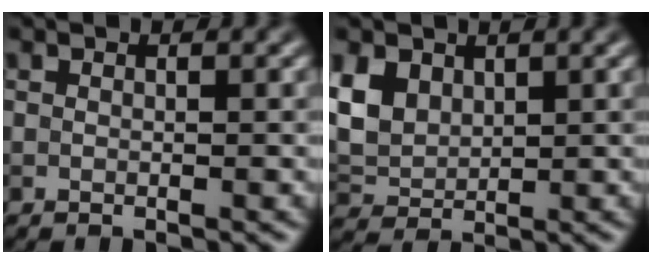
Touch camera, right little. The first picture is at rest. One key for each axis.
{"total": 4.4, "fx": 1.8, "fy": 3.1, "fz": 2.4, "tx": -0.067, "ty": 0.000, "tz": 0.036}